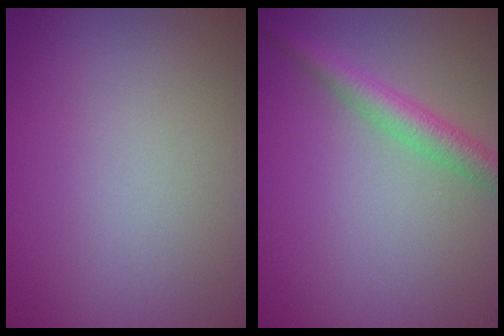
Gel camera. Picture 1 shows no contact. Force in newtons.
{"total": 2.9, "press": 2.9, "slide": 0.1}